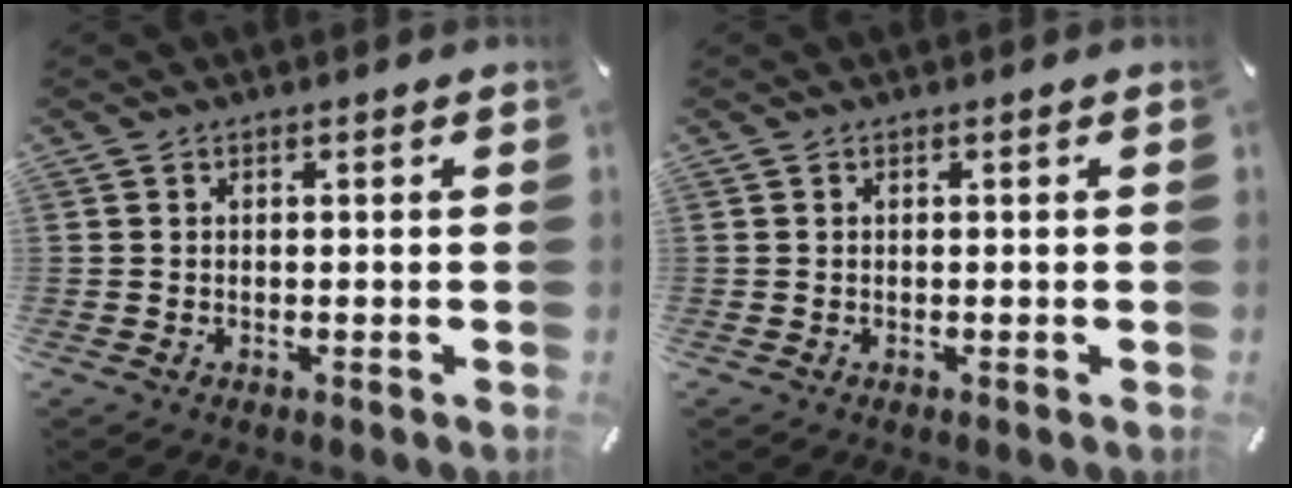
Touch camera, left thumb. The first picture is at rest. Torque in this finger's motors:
{"motor_torque": [0.00, 0.00, 0.00, 0.00, 0.00]}